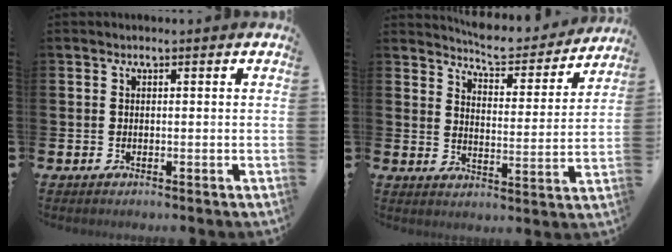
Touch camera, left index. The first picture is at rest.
{"total": 6.7, "force": [6.5, 1.2, 1.2], "torque": [-0.041, -0.048, 0.110]}